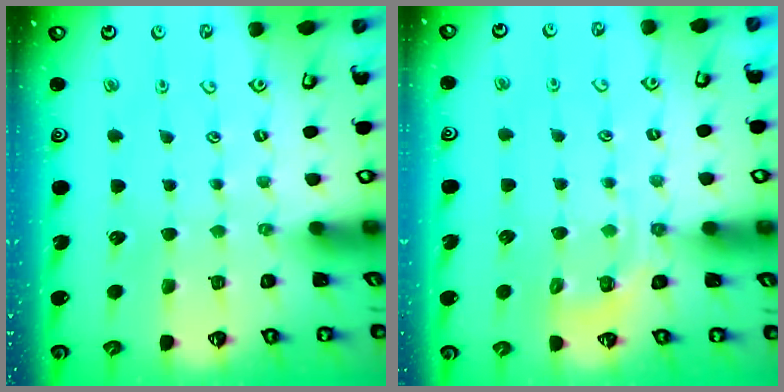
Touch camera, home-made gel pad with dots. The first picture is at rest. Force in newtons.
{"total": 5.4, "press": 5.2, "slide": 1.2}